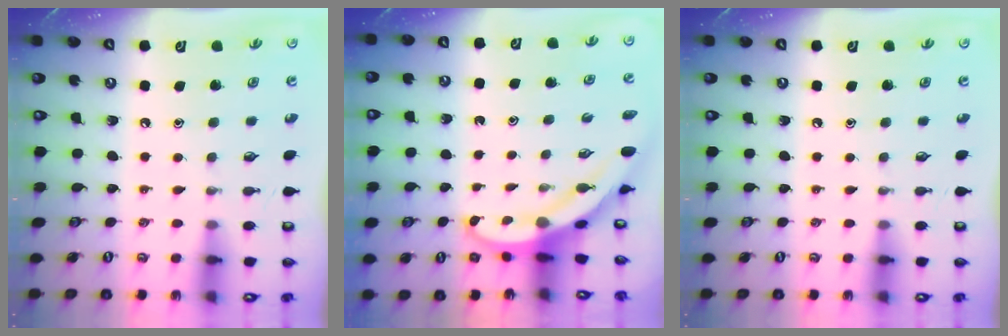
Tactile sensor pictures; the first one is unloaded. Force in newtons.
{"total": 3.4, "press": 3.4, "slide": 0.1}
{"total": 0.0}